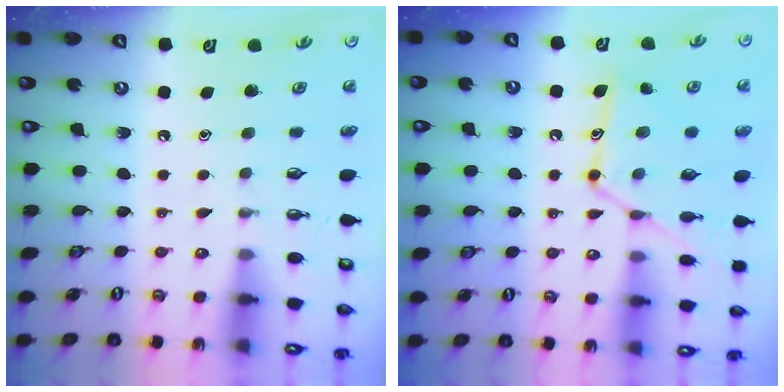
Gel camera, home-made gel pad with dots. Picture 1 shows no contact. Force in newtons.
{"total": 13.6, "press": 13.5, "slide": 0.7}